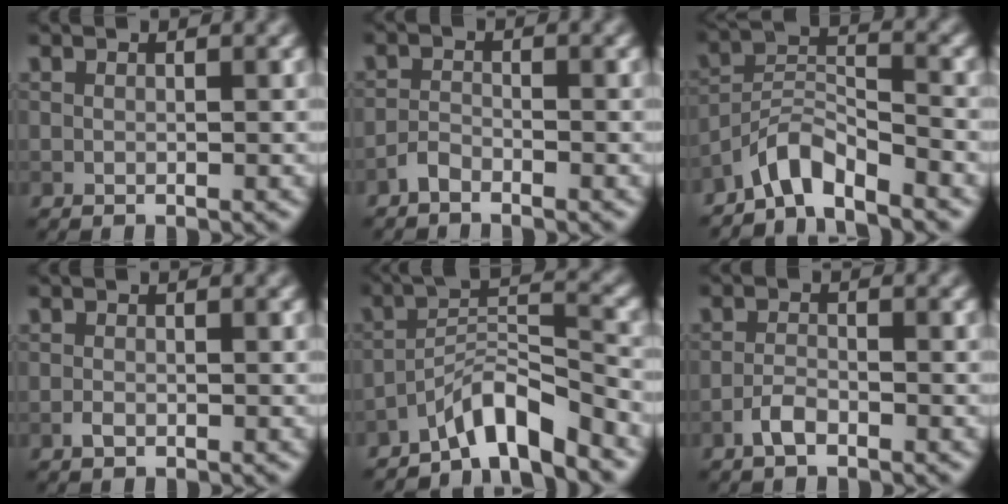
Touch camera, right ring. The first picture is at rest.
{"total": 1.3, "force": [-1.2, 0.4, 0.5], "torque": [-0.009, 0.005, -0.028]}
{"total": 4.5, "force": [-3.9, 0.9, 2.0], "torque": [-0.033, 0.008, -0.085]}
{"total": 0.8, "force": [-0.4, 0.4, 0.5], "torque": [-0.009, -0.001, -0.008]}
{"total": 5.5, "force": [-4.4, 0.8, 3.2], "torque": [-0.046, 0.012, -0.087]}
{"total": 1.8, "force": [-1.2, 0.6, 1.2], "torque": [-0.026, 0.003, -0.027]}